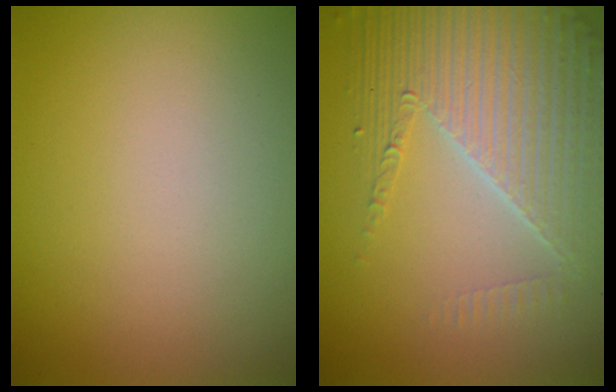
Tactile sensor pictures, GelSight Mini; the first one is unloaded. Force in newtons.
{"total": 6.7, "press": 4.9, "slide": 4.5}